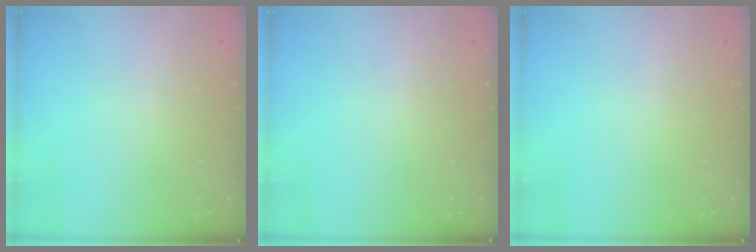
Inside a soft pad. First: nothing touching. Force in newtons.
{"total": 0.0}
{"total": 0.0}